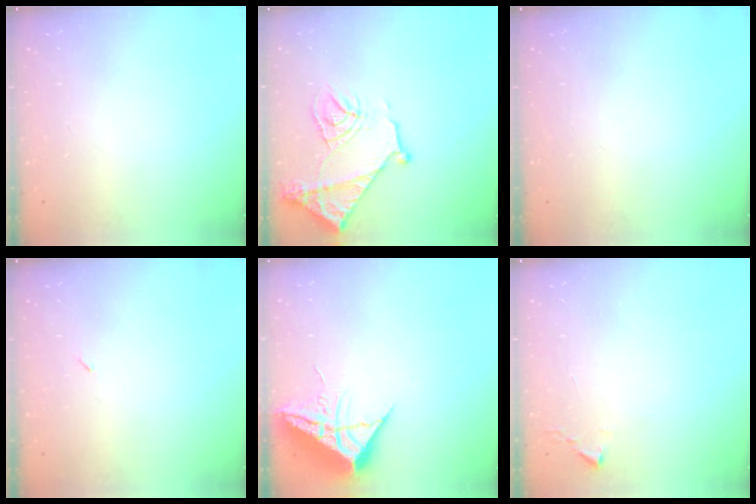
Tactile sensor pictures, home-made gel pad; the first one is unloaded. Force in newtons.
{"total": 17.6, "press": 17.5, "slide": 1.7}
{"total": 0.0}
{"total": 2.6, "press": 2.3, "slide": 1.2}
{"total": 10.4, "press": 10.3, "slide": 1.1}
{"total": 2.4, "press": 2.4, "slide": 0.3}